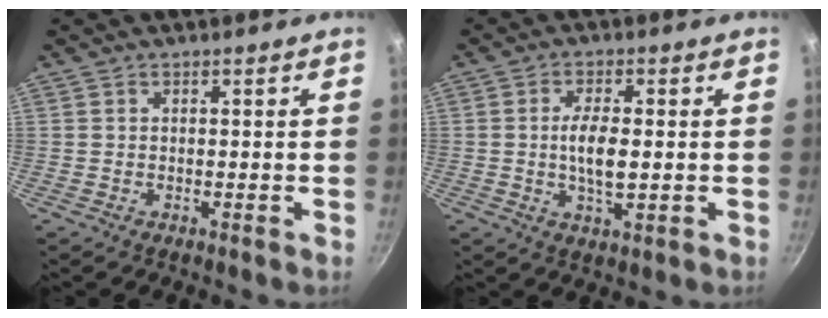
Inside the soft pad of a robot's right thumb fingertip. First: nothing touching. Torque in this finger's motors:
{"motor_torque": [2.44, 2.20, 1.68, -1.09, 0.71]}